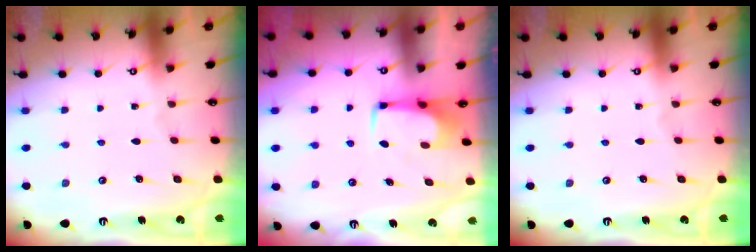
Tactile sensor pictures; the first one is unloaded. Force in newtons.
{"total": 1.8, "press": 1.6, "slide": 0.6}
{"total": 0.0}